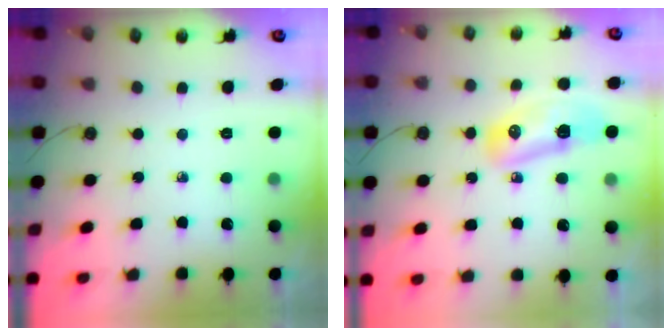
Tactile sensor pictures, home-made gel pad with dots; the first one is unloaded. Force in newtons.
{"total": 20.0, "press": 14.4, "slide": 13.8}